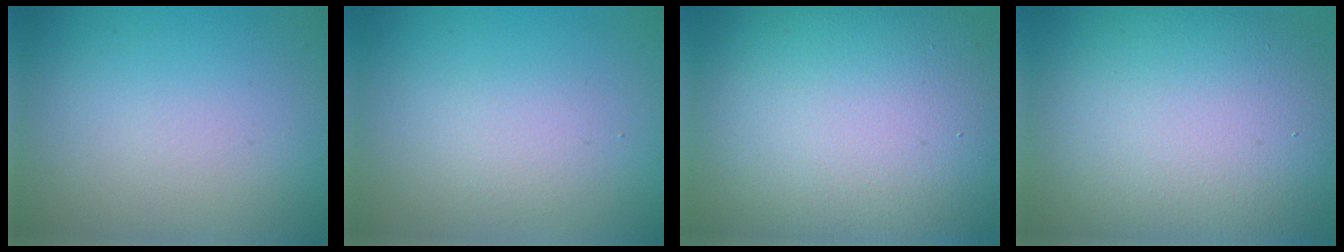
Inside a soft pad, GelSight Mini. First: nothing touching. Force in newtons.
{"total": 1.6, "press": 1.6, "slide": 0.0}
{"total": 18.4, "press": 18.4, "slide": 0.8}
{"total": 15.6, "press": 15.6, "slide": 1.1}